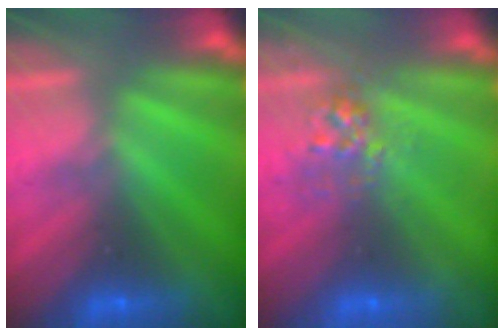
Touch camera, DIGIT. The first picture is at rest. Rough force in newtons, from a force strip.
{"total": 2.9}